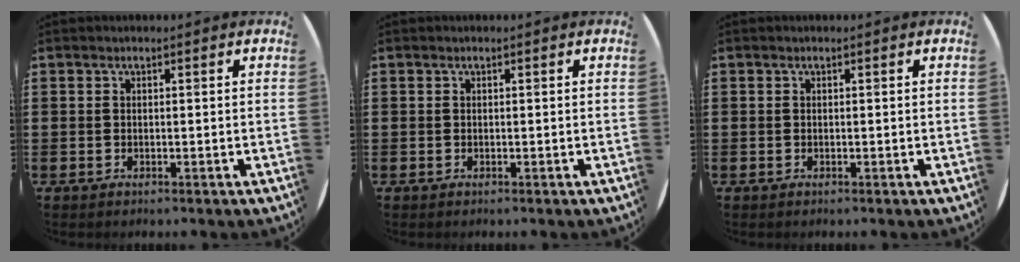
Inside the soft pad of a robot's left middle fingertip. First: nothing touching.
{"total": 0.0}
{"total": 0.0}